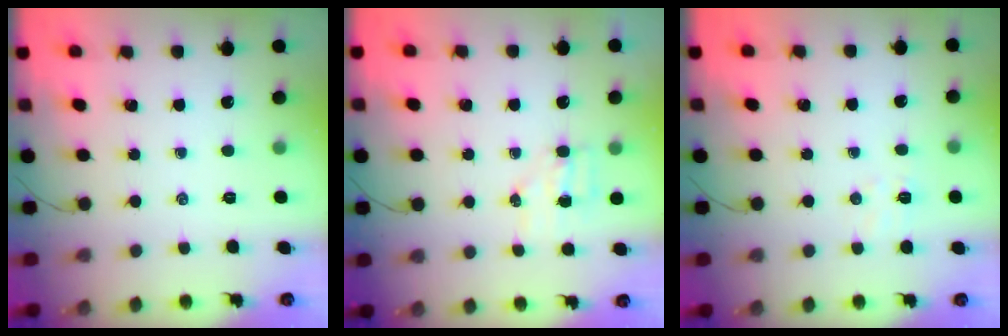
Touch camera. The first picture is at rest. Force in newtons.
{"total": 4.5, "press": 4.5, "slide": 0.9}
{"total": 4.0, "press": 3.9, "slide": 1.0}